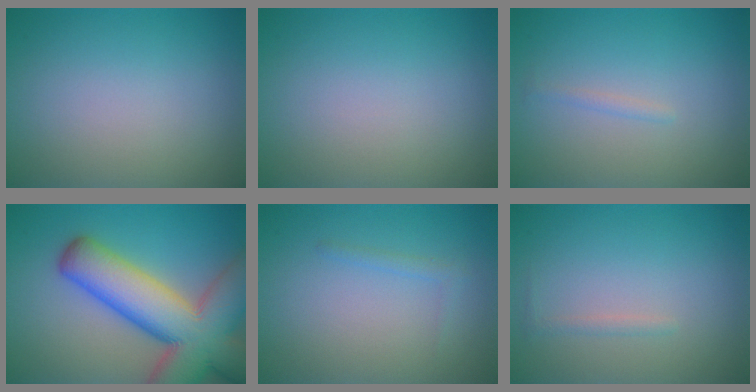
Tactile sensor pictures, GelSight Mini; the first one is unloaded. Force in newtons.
{"total": 0.0}
{"total": 0.6, "press": 0.6, "slide": 0.0}
{"total": 14.0, "press": 14.0, "slide": 0.9}
{"total": 0.8, "press": 0.8, "slide": 0.1}
{"total": 0.7, "press": 0.7, "slide": 0.0}